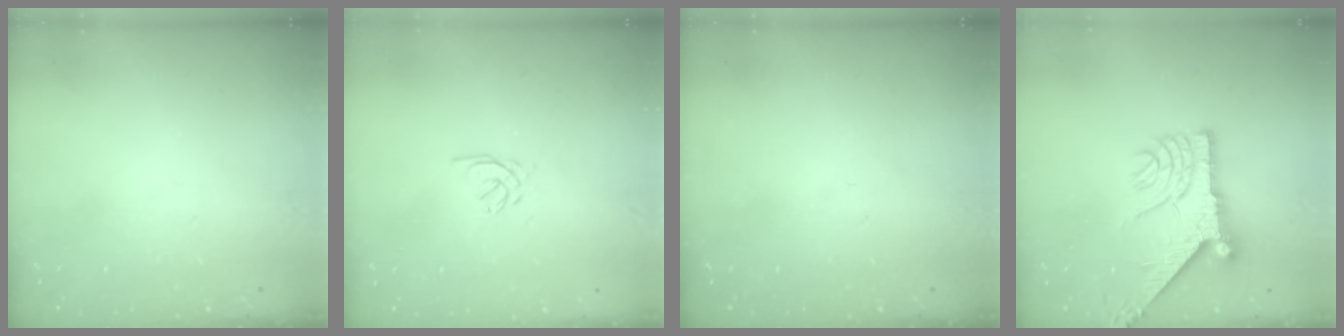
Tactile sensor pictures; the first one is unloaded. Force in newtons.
{"total": 1.4, "press": 1.3, "slide": 0.5}
{"total": 0.0}
{"total": 12.1, "press": 12.0, "slide": 1.6}